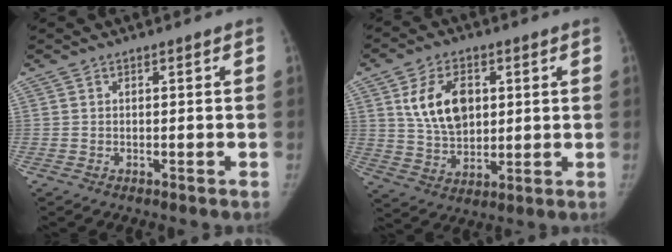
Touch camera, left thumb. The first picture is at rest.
{"total": 11.7, "force": [3.3, 7.8, 8.1], "torque": [-0.116, -0.014, 0.067]}